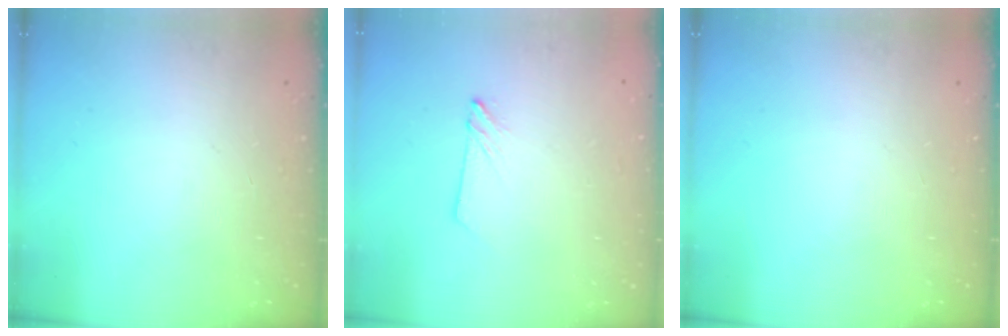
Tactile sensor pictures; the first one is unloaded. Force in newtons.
{"total": 2.4, "press": 2.4, "slide": 0.2}
{"total": 0.0}